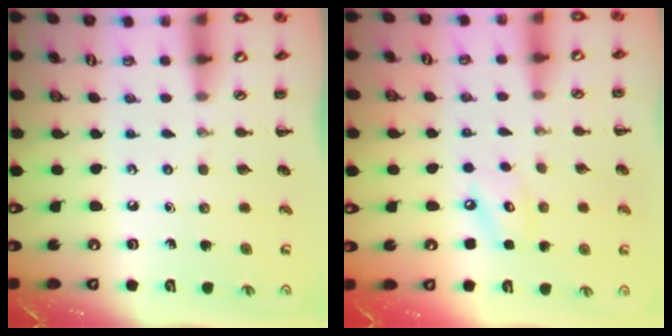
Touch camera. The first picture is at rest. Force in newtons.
{"total": 6.2, "press": 6.2, "slide": 0.8}